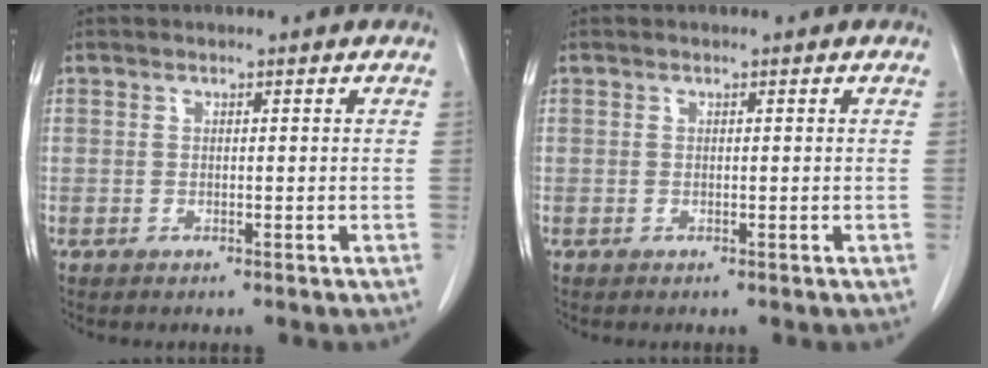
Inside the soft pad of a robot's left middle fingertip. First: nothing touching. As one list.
[{"total": 0.0}]